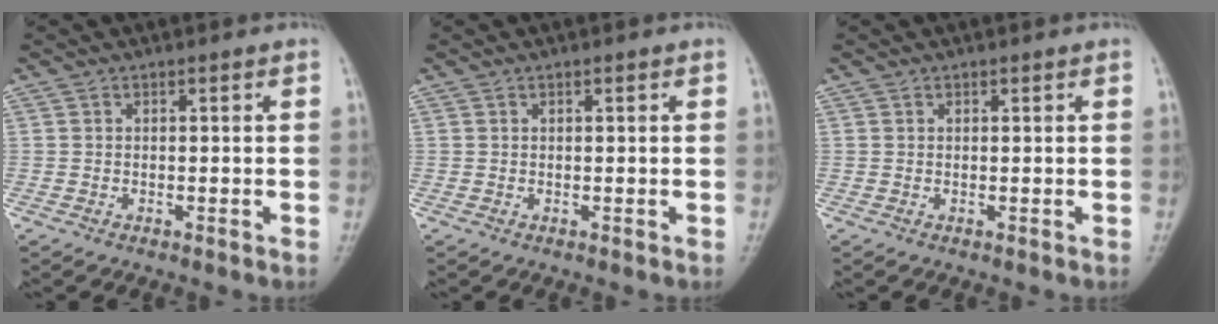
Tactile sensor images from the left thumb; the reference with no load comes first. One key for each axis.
{"total": 0.0}
{"total": 0.0}